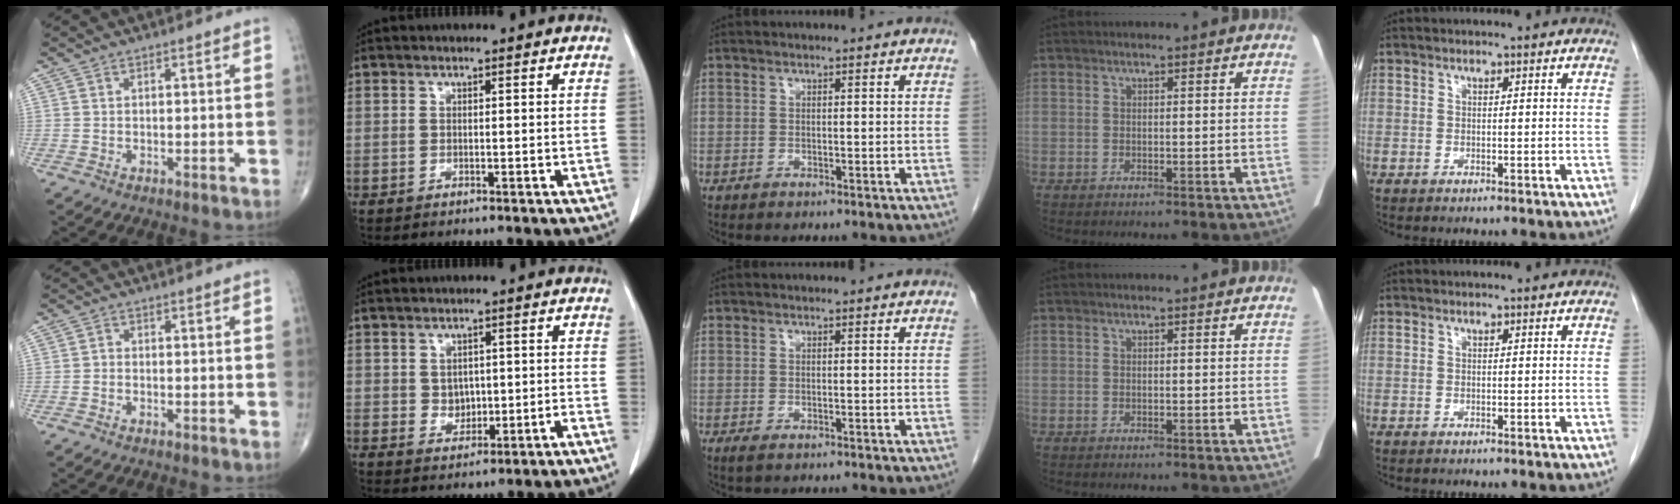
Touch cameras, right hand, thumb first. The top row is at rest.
{"thumb": {"total": 0.6, "force": [-0.3, 0.4, 0.3], "torque": [0.000, 0.003, -0.011]}, "index": {"total": 2.7, "force": [-0.3, 2.0, 1.7], "torque": [-0.021, 0.004, 0.001]}, "middle": {"total": 1.4, "force": [-0.9, 0.5, 0.9], "torque": [-0.018, -0.003, -0.011]}}